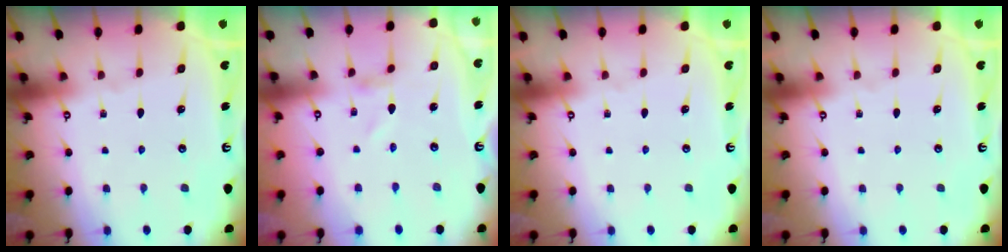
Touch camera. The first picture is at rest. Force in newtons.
{"total": 0.7, "press": 0.7, "slide": 0.1}
{"total": 0.0}
{"total": 0.0}